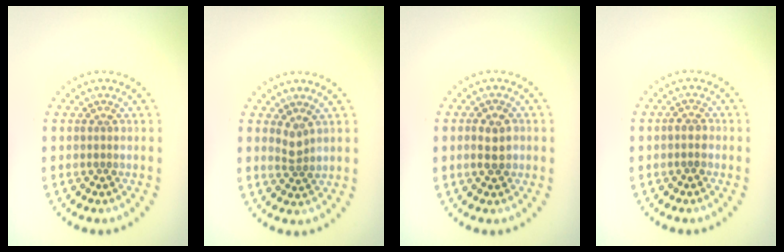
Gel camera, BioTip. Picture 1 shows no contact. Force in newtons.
{"total": 1.3, "press": 1.1, "slide": 0.8}
{"total": 2.3, "press": 2.3, "slide": 0.0}
{"total": 1.2, "press": 1.1, "slide": 0.3}